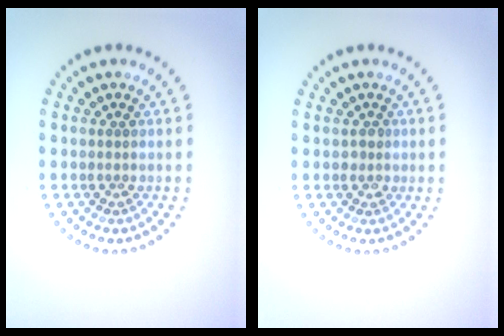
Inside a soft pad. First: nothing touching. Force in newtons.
{"total": 0.9, "press": 0.8, "slide": 0.5}